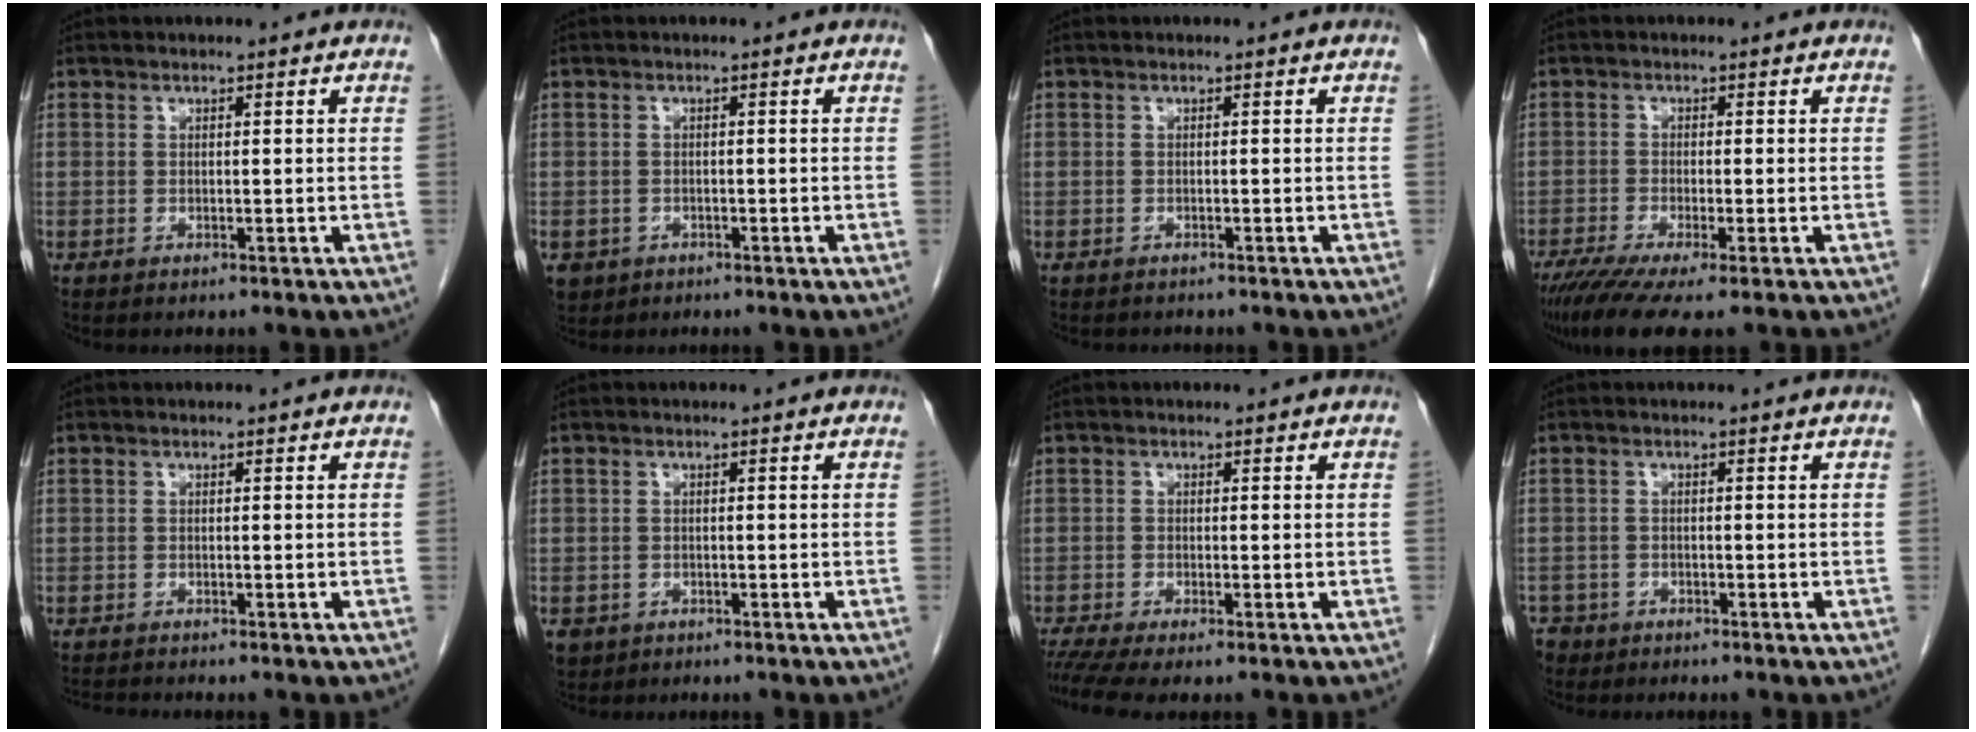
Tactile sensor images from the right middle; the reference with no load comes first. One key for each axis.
{"total": 4.1, "fx": -2.1, "fy": 3.4, "fz": 1.0, "tx": -0.020, "ty": 0.000, "tz": -0.028}
{"total": 2.3, "fx": -2.1, "fy": 0.9, "fz": 0.6, "tx": -0.012, "ty": -0.004, "tz": -0.026}
{"total": 7.8, "fx": -5.4, "fy": 0.7, "fz": 5.7, "tx": -0.092, "ty": -0.019, "tz": -0.093}
{"total": 1.4, "fx": -1.4, "fy": -0.3, "fz": 0.1, "tx": -0.007, "ty": -0.007, "tz": -0.027}
{"total": 3.2, "fx": -1.7, "fy": 2.6, "fz": 0.8, "tx": -0.014, "ty": -0.001, "tz": -0.024}
{"total": 4.7, "fx": -3.6, "fy": 0.4, "fz": 2.9, "tx": -0.052, "ty": -0.009, "tz": -0.066}
{"total": 3.6, "fx": -2.8, "fy": 2.3, "fz": 0.2, "tx": -0.001, "ty": 0.002, "tz": -0.051}